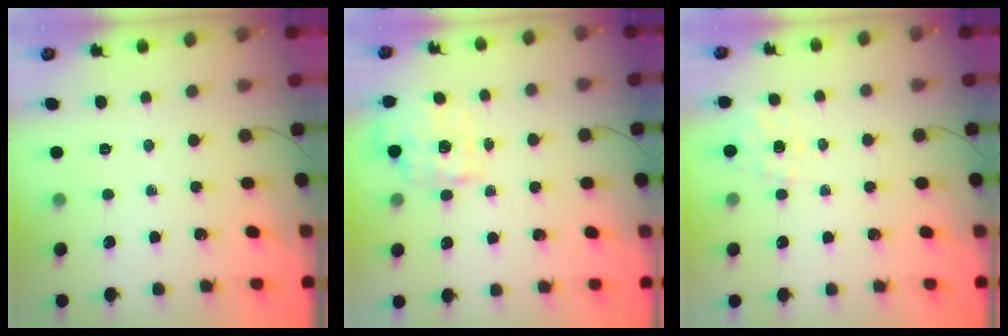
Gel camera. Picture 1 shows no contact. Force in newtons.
{"total": 1.7, "press": 1.6, "slide": 0.5}
{"total": 5.8, "press": 5.7, "slide": 1.5}